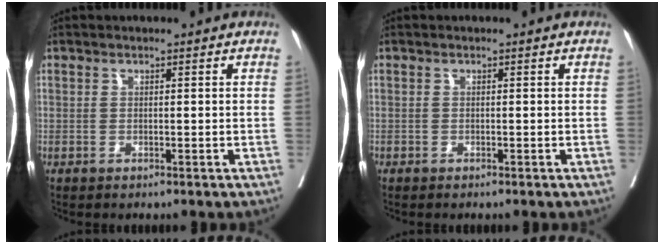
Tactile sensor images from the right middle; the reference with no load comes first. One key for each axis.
{"total": 3.0, "fx": -2.9, "fy": 0.8, "fz": 0.0, "tx": 0.008, "ty": -0.007, "tz": -0.053}